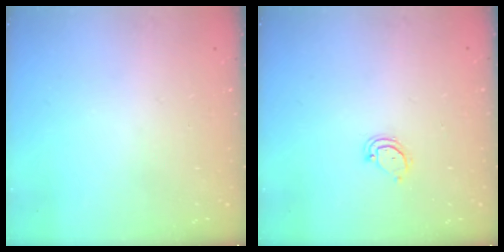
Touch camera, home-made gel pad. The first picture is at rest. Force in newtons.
{"total": 3.4, "press": 3.4, "slide": 0.6}